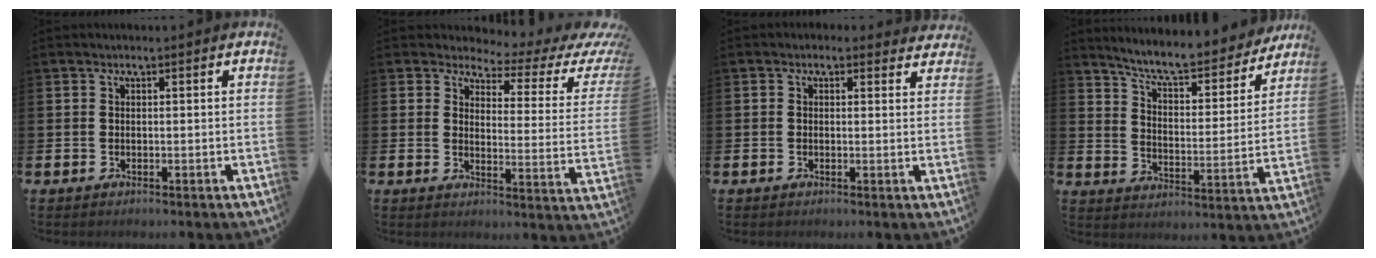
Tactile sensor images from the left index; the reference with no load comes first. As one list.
[{"total": 3.0, "force": [2.4, 1.4, 1.1], "torque": [-0.026, -0.031, 0.028]}, {"total": 1.0, "force": [0.7, 0.6, 0.1], "torque": [-0.003, 0.004, 0.011]}, {"total": 8.2, "force": [7.7, 1.1, 2.6], "torque": [-0.081, -0.057, 0.132]}]